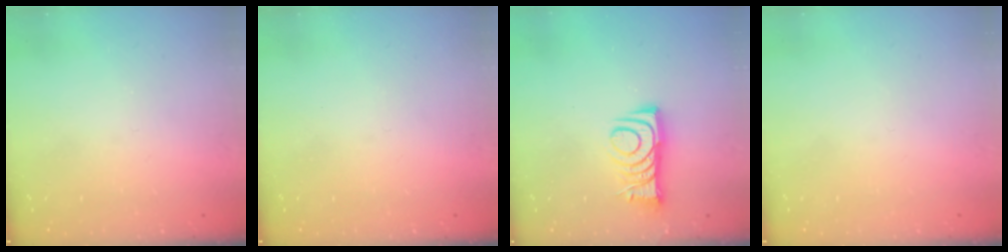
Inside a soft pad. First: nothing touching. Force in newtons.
{"total": 0.0}
{"total": 8.8, "press": 8.8, "slide": 0.6}
{"total": 1.8, "press": 1.7, "slide": 0.1}